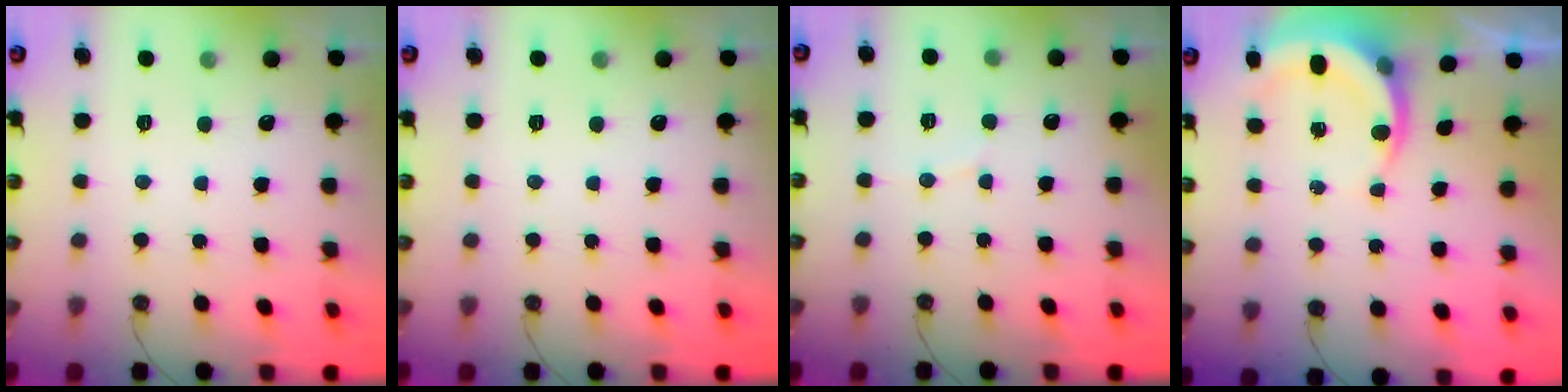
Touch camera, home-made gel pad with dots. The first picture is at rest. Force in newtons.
{"total": 0.0}
{"total": 4.6, "press": 4.5, "slide": 0.6}
{"total": 5.3, "press": 5.3, "slide": 0.6}